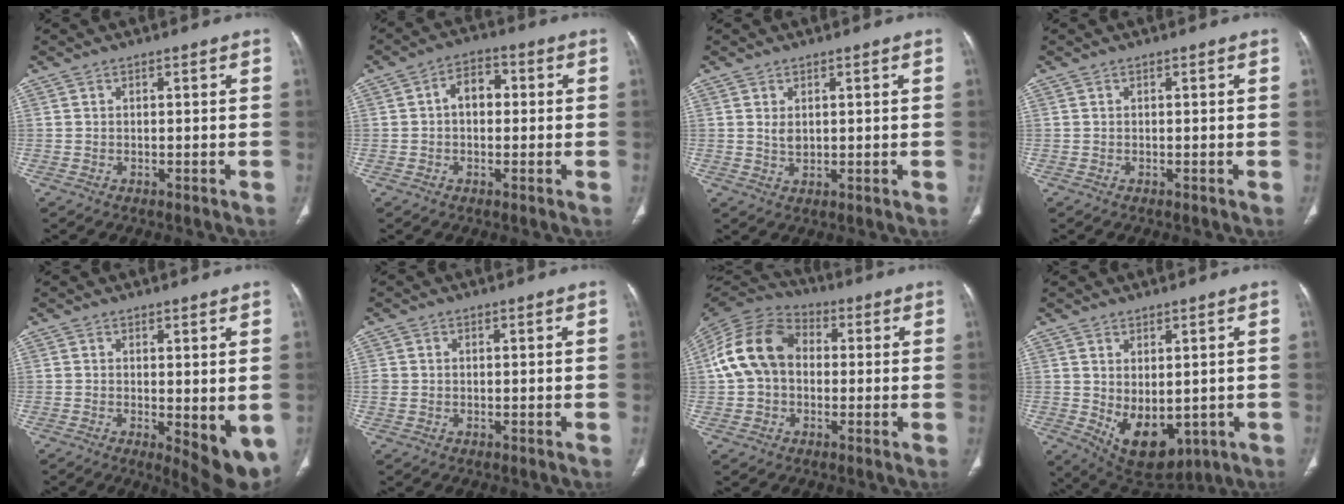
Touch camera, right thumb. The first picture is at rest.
{"total": 5.4, "force": [0.2, 3.8, 3.8], "torque": [-0.040, 0.021, -0.007]}
{"total": 2.1, "force": [0.7, 1.3, 1.5], "torque": [-0.025, -0.006, 0.018]}
{"total": 0.0}
{"total": 8.0, "force": [-1.2, 2.9, 7.4], "torque": [-0.090, -0.021, -0.008]}
{"total": 1.8, "force": [-0.1, 1.6, 0.9], "torque": [-0.021, 0.002, 0.000]}
{"total": 14.3, "force": [0.9, 10.9, 9.2], "torque": [-0.167, 0.036, 0.005]}
{"total": 10.8, "force": [-1.5, 6.3, 8.6], "torque": [-0.115, -0.010, 0.008]}